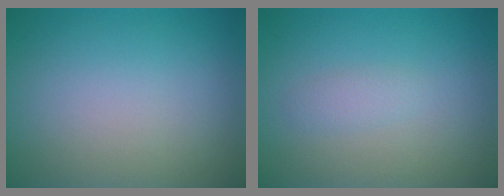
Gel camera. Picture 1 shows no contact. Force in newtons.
{"total": 1.0, "press": 1.0, "slide": 0.0}